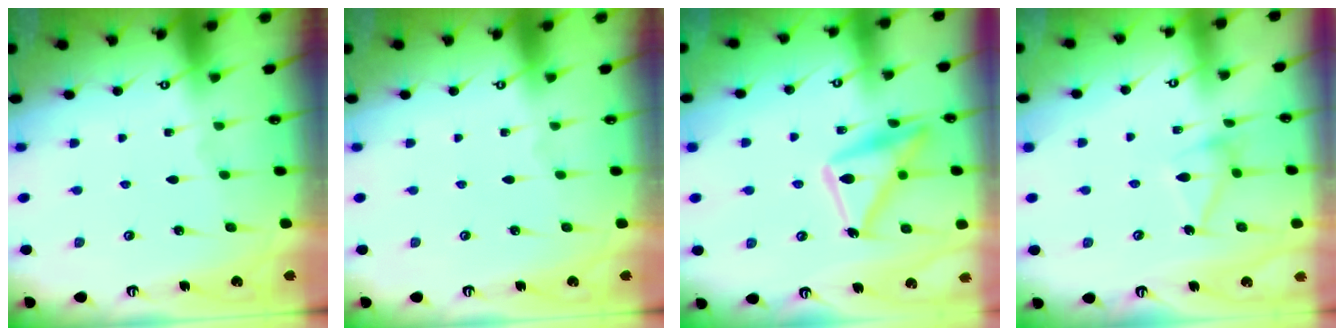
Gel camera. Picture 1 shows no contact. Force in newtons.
{"total": 0.0}
{"total": 16.8, "press": 16.7, "slide": 1.1}
{"total": 12.1, "press": 12.1, "slide": 0.3}